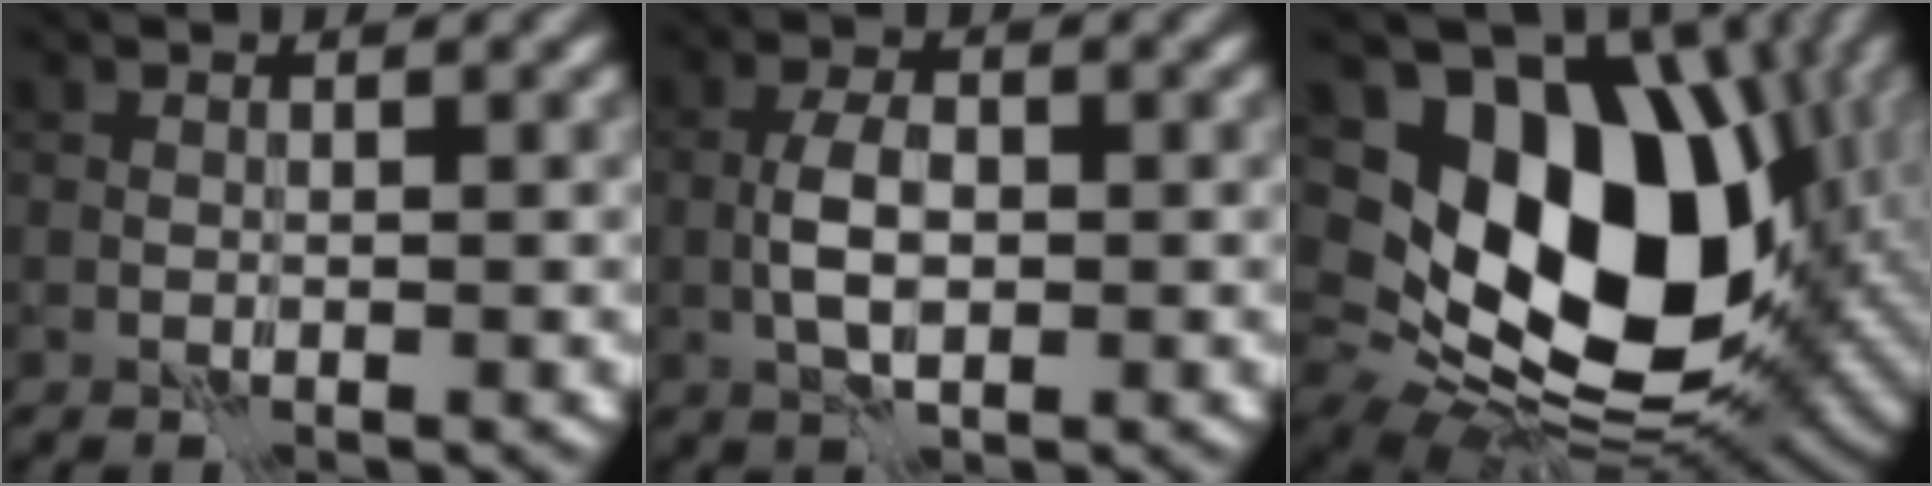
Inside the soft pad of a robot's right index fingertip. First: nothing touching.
{"total": 3.5, "force": [-0.8, 1.8, 2.9], "torque": [-0.057, 0.002, -0.017]}
{"total": 16.8, "force": [2.5, 11.6, 11.8], "torque": [-0.187, -0.018, 0.060]}